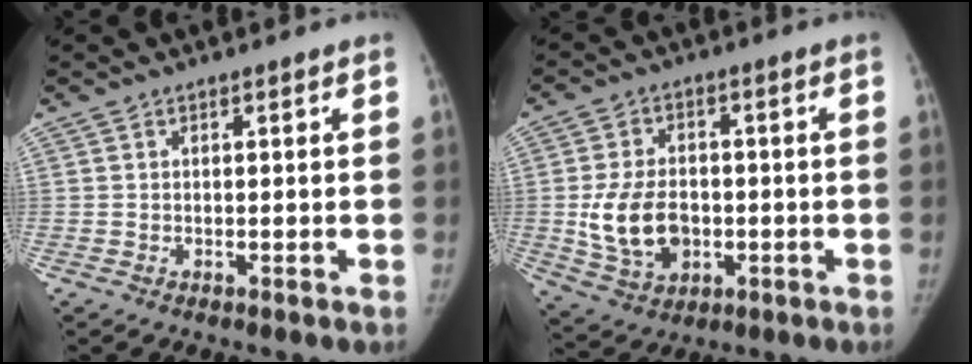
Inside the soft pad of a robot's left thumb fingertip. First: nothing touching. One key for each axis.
{"total": 11.3, "fx": -1.4, "fy": 8.0, "fz": 7.9, "tx": -0.128, "ty": 0.003, "tz": -0.013}